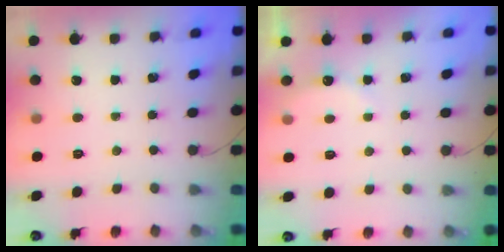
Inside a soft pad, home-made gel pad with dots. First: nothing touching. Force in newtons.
{"total": 6.0, "press": 5.9, "slide": 1.1}